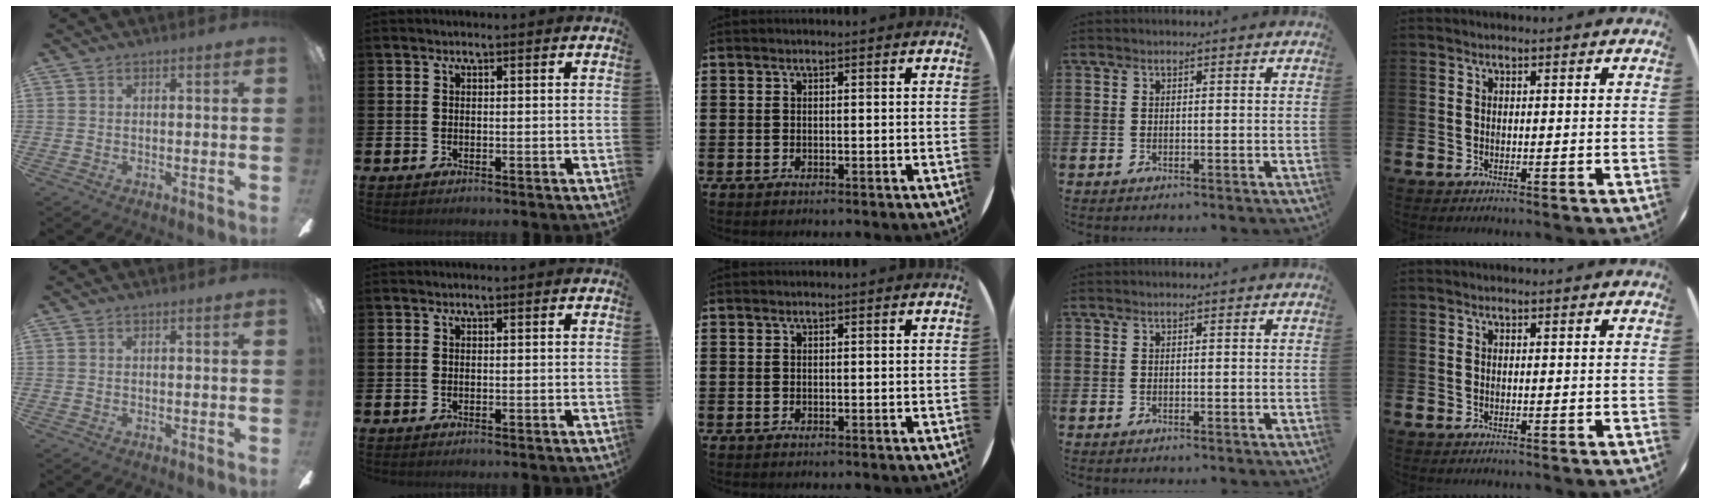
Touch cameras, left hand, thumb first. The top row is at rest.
{}